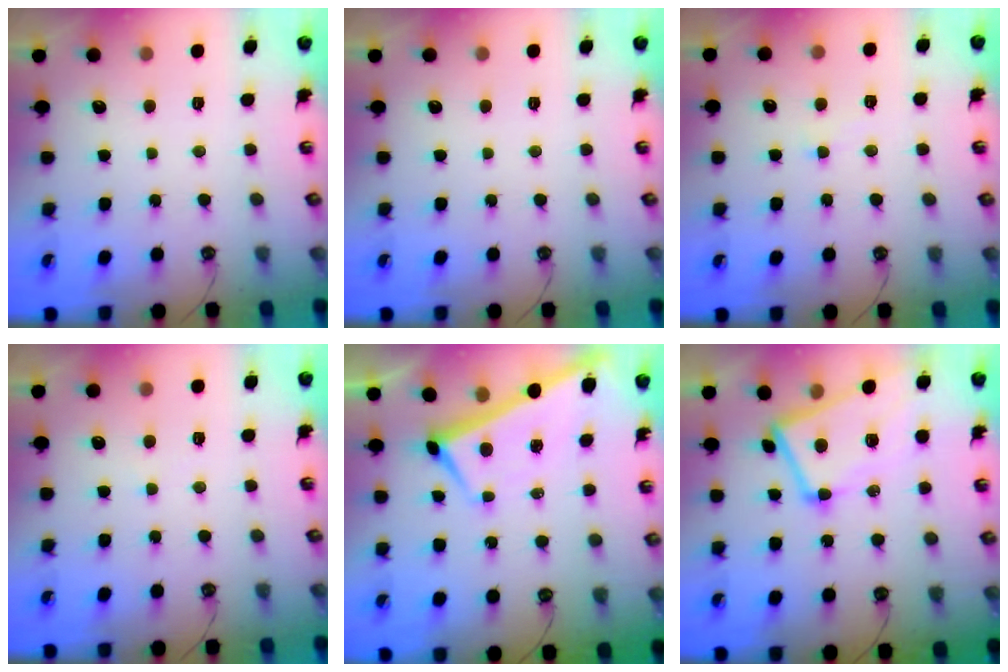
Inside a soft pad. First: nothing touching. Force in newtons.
{"total": 0.0}
{"total": 1.5, "press": 1.2, "slide": 0.8}
{"total": 1.3, "press": 1.2, "slide": 0.4}
{"total": 1.9, "press": 1.9, "slide": 0.2}
{"total": 5.1, "press": 5.0, "slide": 1.2}